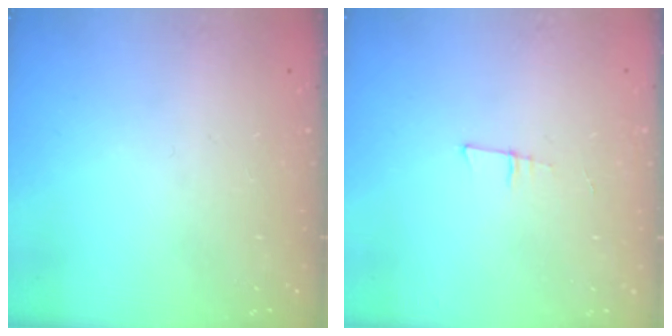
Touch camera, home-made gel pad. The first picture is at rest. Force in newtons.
{"total": 5.6, "press": 4.7, "slide": 2.9}